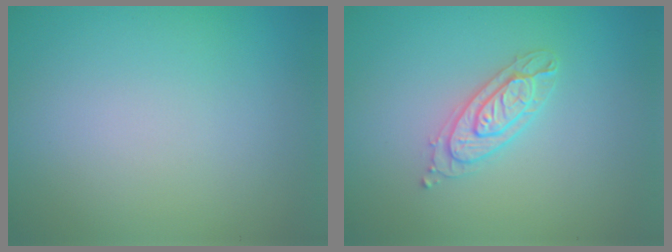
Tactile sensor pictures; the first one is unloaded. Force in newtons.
{"total": 2.3, "press": 2.2, "slide": 0.5}